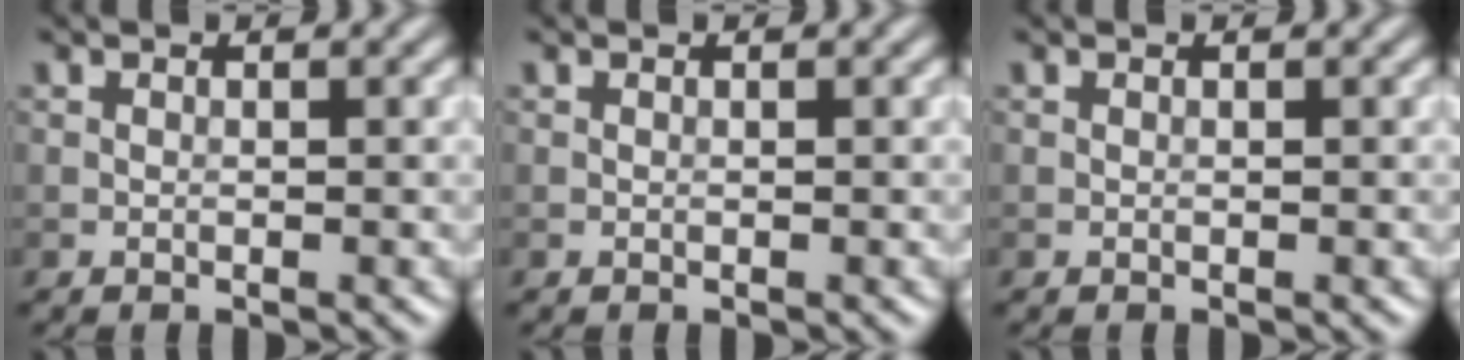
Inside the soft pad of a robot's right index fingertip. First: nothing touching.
{"total": 0.0}
{"total": 0.0}